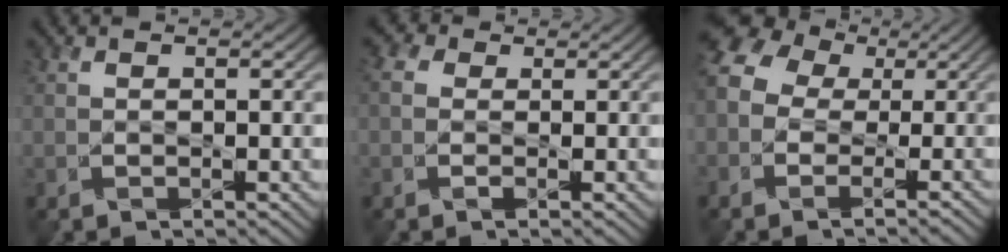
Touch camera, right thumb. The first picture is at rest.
{"total": 2.8, "force": [0.2, 2.2, 1.7], "torque": [-0.042, 0.001, -0.006]}
{"total": 9.6, "force": [-1.0, 7.9, 5.4], "torque": [-0.137, 0.002, -0.032]}